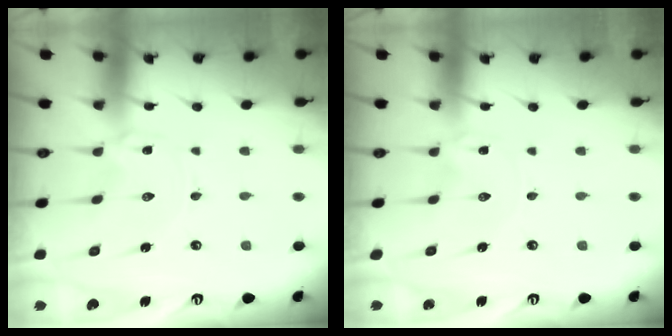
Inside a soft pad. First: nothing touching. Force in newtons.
{"total": 0.0}